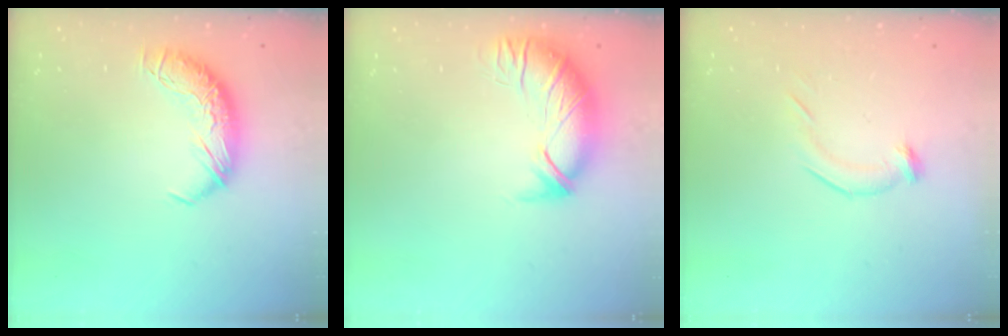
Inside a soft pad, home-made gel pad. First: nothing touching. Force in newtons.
{"total": 2.8, "press": 1.3, "slide": 2.5}
{"total": 4.3, "press": 4.2, "slide": 1.0}